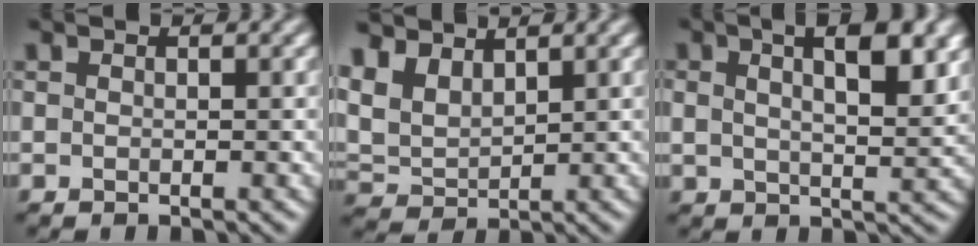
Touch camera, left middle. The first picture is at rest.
{"total": 4.9, "force": [3.1, 2.9, 2.6], "torque": [-0.071, 0.006, 0.058]}
{"total": 7.2, "force": [3.1, 2.6, 5.9], "torque": [-0.072, 0.016, 0.039]}